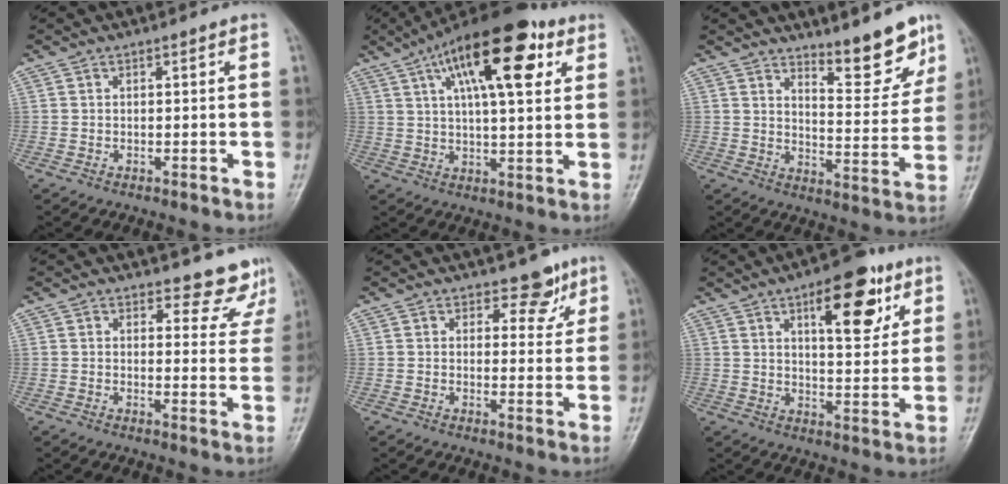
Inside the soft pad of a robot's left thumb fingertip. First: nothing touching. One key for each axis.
{"total": 19.0, "fx": 8.2, "fy": 7.0, "fz": 15.6, "tx": -0.229, "ty": -0.002, "tz": 0.126}
{"total": 10.3, "fx": 8.1, "fy": 2.6, "fz": 5.9, "tx": -0.054, "ty": -0.071, "tz": 0.126}
{"total": 7.8, "fx": 7.3, "fy": 2.7, "fz": 0.1, "tx": 0.039, "ty": -0.057, "tz": 0.064}
{"total": 4.8, "fx": 3.4, "fy": 2.9, "fz": 1.7, "tx": 0.013, "ty": -0.020, "tz": 0.043}
{"total": 13.5, "fx": 6.7, "fy": 5.6, "fz": 10.3, "tx": -0.111, "ty": -0.028, "tz": 0.094}